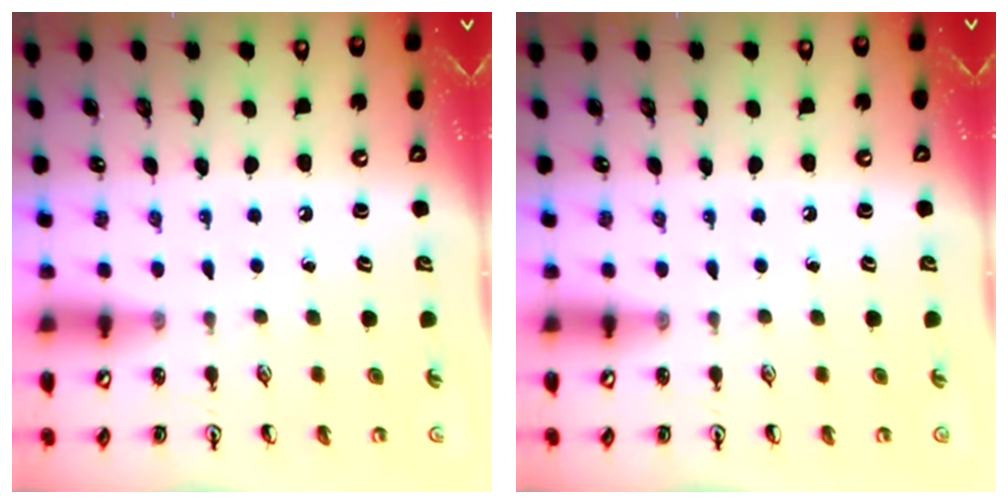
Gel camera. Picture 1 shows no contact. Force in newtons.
{"total": 0.0}